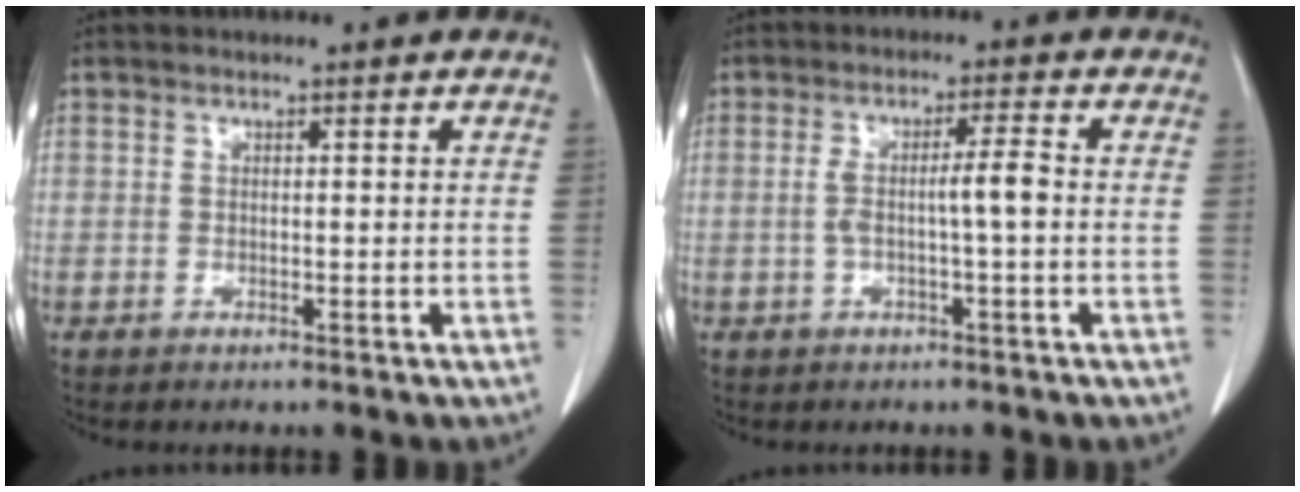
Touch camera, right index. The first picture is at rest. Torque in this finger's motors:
{"motor_torque": [0.27, -0.12, 0.15, 0.06]}